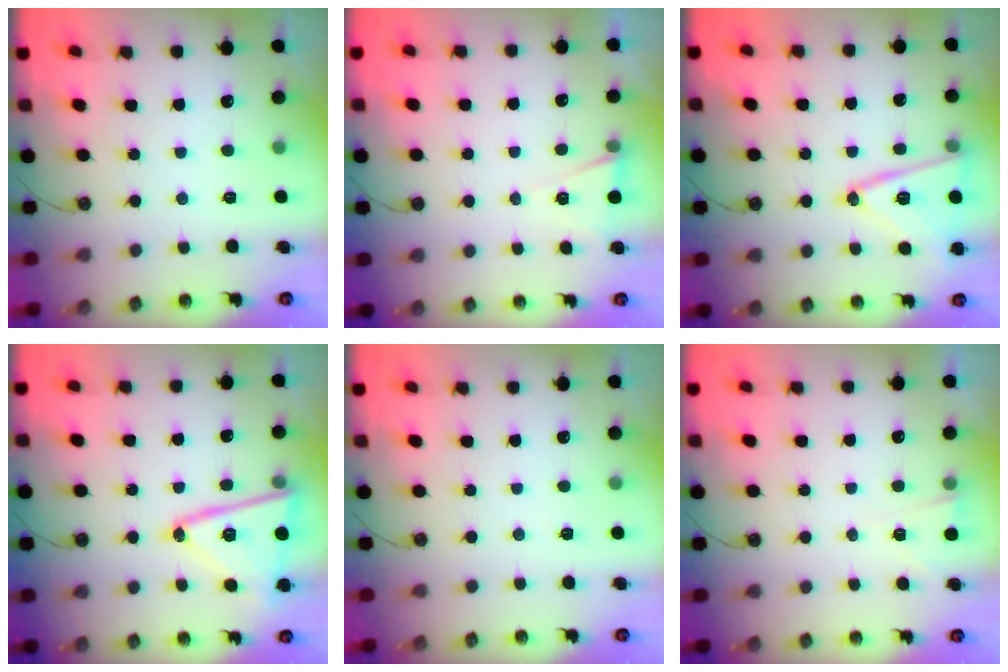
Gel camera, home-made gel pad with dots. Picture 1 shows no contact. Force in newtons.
{"total": 5.6, "press": 3.2, "slide": 4.6}
{"total": 16.8, "press": 16.6, "slide": 2.6}
{"total": 17.2, "press": 17.2, "slide": 1.1}
{"total": 2.5, "press": 1.7, "slide": 1.8}
{"total": 2.7, "press": 2.3, "slide": 1.5}